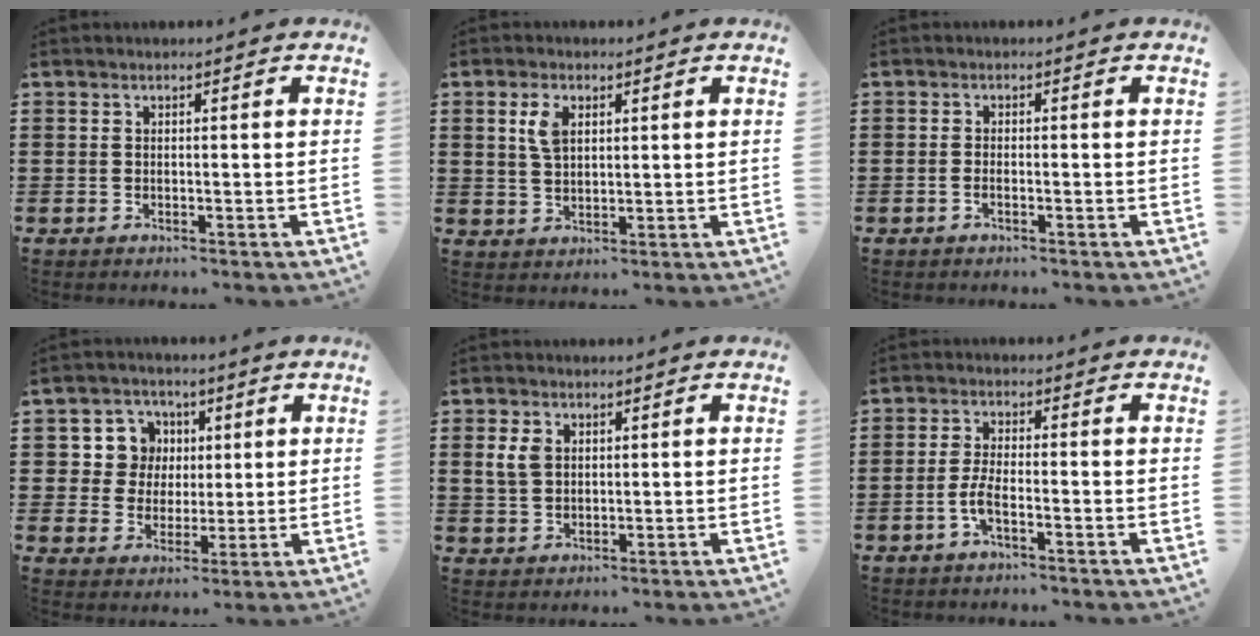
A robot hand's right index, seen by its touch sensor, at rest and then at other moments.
{"total": 3.8, "force": [1.5, 2.1, 2.9], "torque": [-0.065, 0.009, 0.026]}
{"total": 0.8, "force": [-0.5, -0.1, 0.7], "torque": [-0.016, -0.009, -0.007]}
{"total": 7.1, "force": [1.9, 6.7, 1.7], "torque": [-0.061, 0.016, 0.034]}
{"total": 3.5, "force": [1.3, 2.5, 2.2], "torque": [-0.058, 0.006, 0.022]}
{"total": 3.6, "force": [-1.5, 0.6, 3.2], "torque": [-0.079, -0.010, -0.033]}